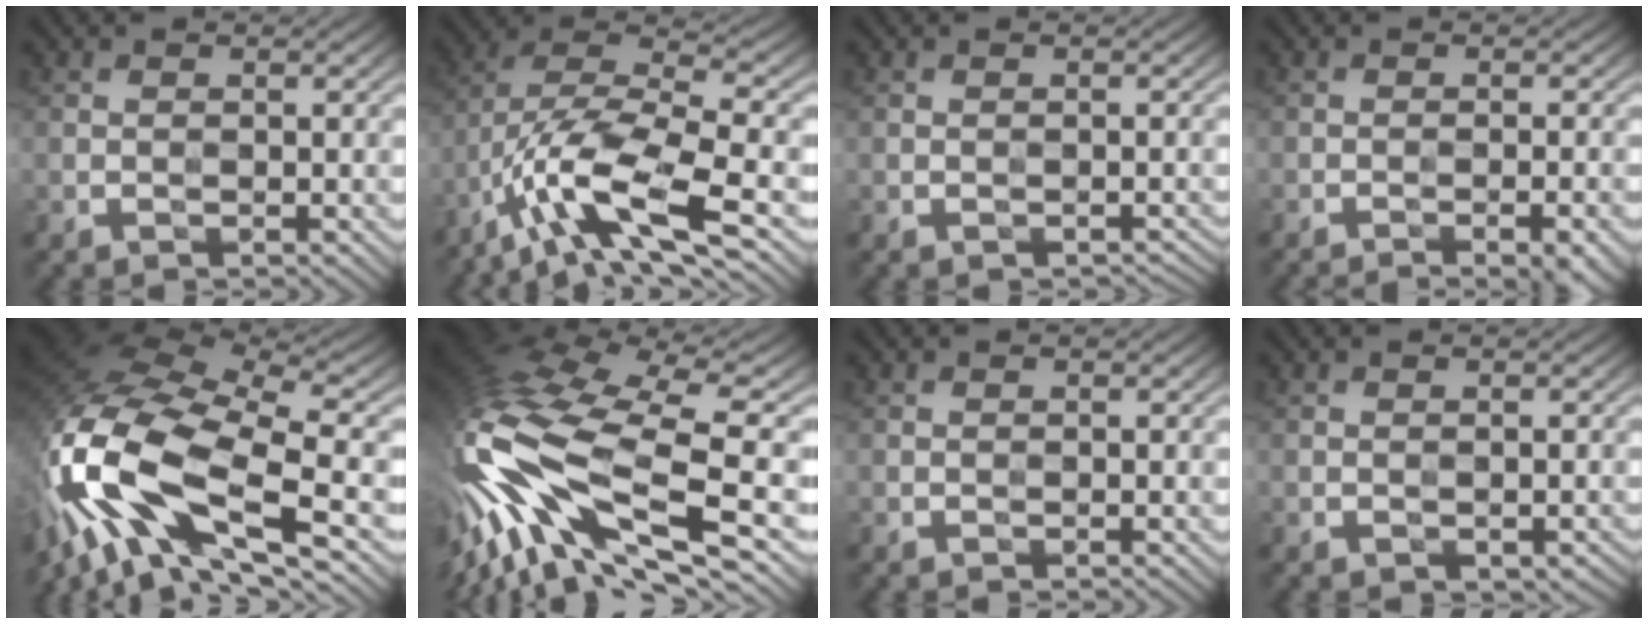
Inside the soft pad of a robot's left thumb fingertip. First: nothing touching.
{"total": 14.3, "force": [-7.6, 4.5, 11.3], "torque": [-0.235, -0.011, -0.144]}
{"total": 0.7, "force": [-0.5, 0.3, 0.4], "torque": [-0.005, -0.002, -0.006]}
{"total": 4.6, "force": [-3.2, 0.6, 3.2], "torque": [-0.049, 0.012, -0.052]}
{"total": 18.6, "force": [-5.7, 9.1, 15.2], "torque": [-0.367, -0.014, -0.108]}
{"total": 18.3, "force": [-4.2, 7.7, 16.1], "torque": [-0.376, -0.020, -0.076]}
{"total": 0.0}
{"total": 1.1, "force": [-0.4, 0.7, 0.7], "torque": [-0.013, -0.008, -0.004]}